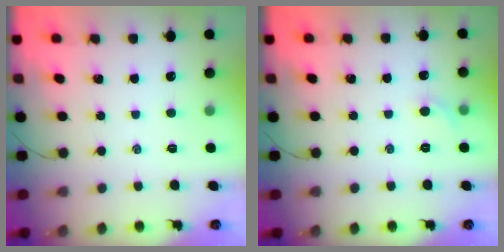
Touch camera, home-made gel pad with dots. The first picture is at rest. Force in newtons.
{"total": 3.4, "press": 3.2, "slide": 1.1}